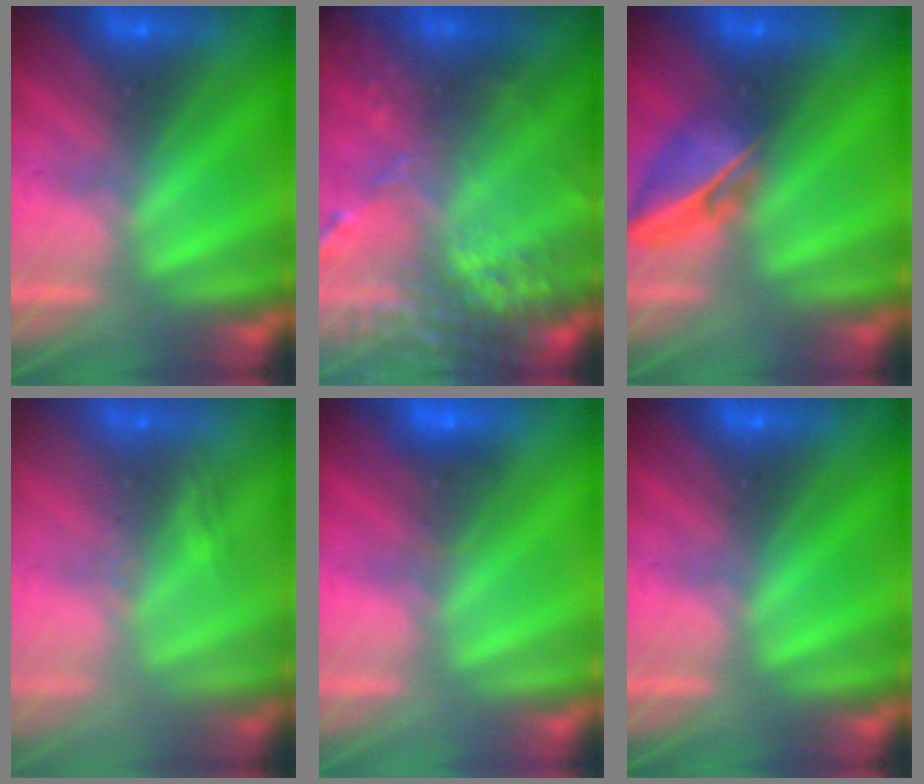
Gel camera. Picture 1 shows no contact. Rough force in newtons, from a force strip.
{"total": 8.8}
{"total": 5.8}
{"total": 2.8}
{"total": 1.8}
{"total": 0.0}